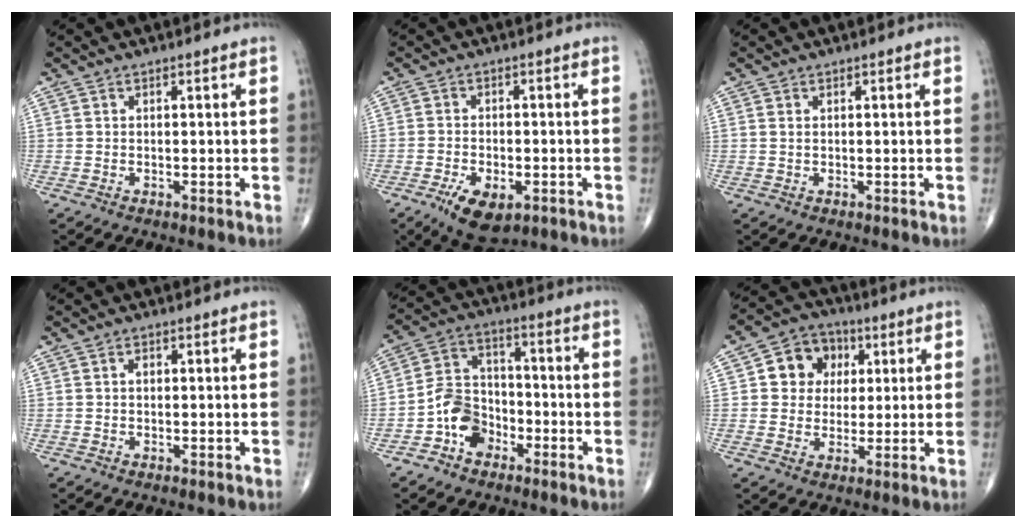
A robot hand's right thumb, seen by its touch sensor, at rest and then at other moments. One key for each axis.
{"total": 8.4, "fx": -4.1, "fy": 4.2, "fz": 5.9, "tx": -0.095, "ty": 0.006, "tz": -0.063}
{"total": 0.7, "fx": 0.2, "fy": 0.4, "fz": 0.5, "tx": -0.015, "ty": 0.004, "tz": 0.006}
{"total": 1.1, "fx": 0.1, "fy": 0.8, "fz": 0.8, "tx": -0.011, "ty": 0.003, "tz": 0.000}
{"total": 9.3, "fx": -4.1, "fy": 6.9, "fz": 4.7, "tx": -0.062, "ty": 0.039, "tz": -0.083}
{"total": 9.6, "fx": 2.4, "fy": 8.3, "fz": 4.1, "tx": -0.022, "ty": 0.003, "tz": 0.032}